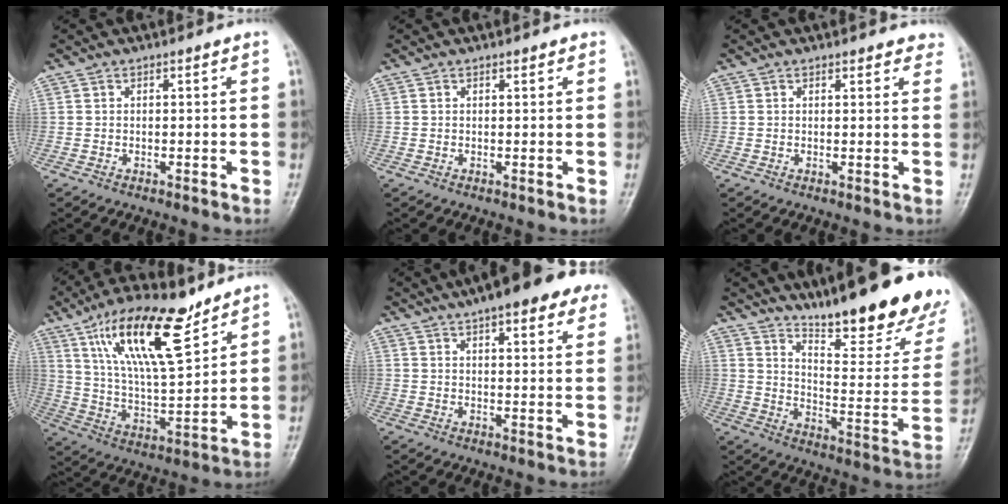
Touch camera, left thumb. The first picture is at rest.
{"total": 1.1, "force": [0.8, 0.5, 0.5], "torque": [-0.005, -0.003, 0.008]}
{"total": 4.3, "force": [3.8, 1.6, 1.0], "torque": [0.019, -0.014, 0.029]}
{"total": 19.4, "force": [11.5, 6.4, 14.2], "torque": [-0.224, -0.051, 0.215]}
{"total": 16.6, "force": [11.1, 4.8, 11.3], "torque": [-0.136, -0.008, 0.138]}
{"total": 26.1, "force": [19.8, 5.9, 16.0], "torque": [-0.192, -0.134, 0.281]}